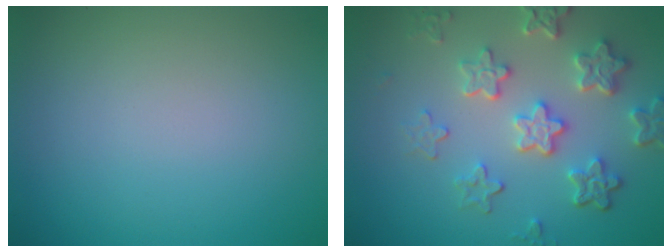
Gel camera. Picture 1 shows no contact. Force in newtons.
{"total": 5.6, "press": 4.4, "slide": 3.6}